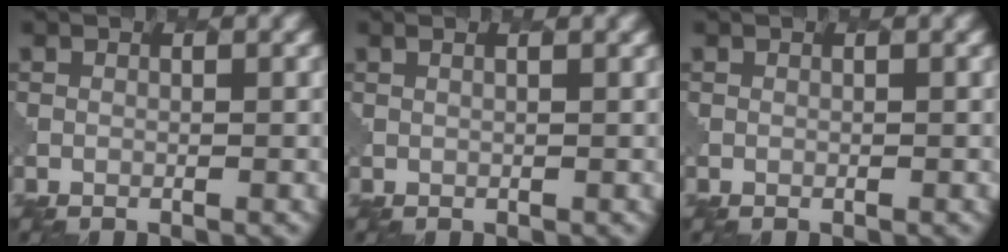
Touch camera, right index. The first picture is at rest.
{"total": 1.2, "force": [0.7, 0.5, 0.9], "torque": [-0.006, -0.005, 0.008]}
{"total": 0.0}